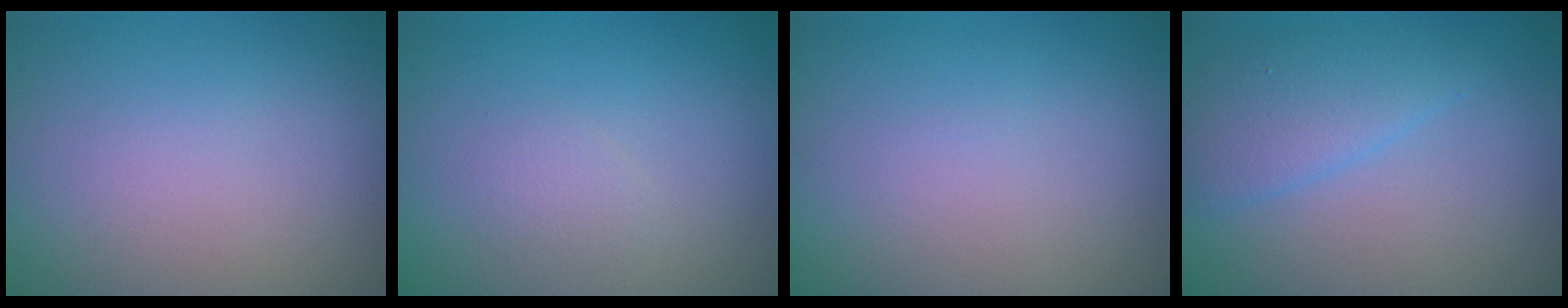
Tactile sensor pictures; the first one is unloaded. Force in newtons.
{"total": 1.0, "press": 1.0, "slide": 0.0}
{"total": 0.0}
{"total": 2.8, "press": 2.8, "slide": 0.2}